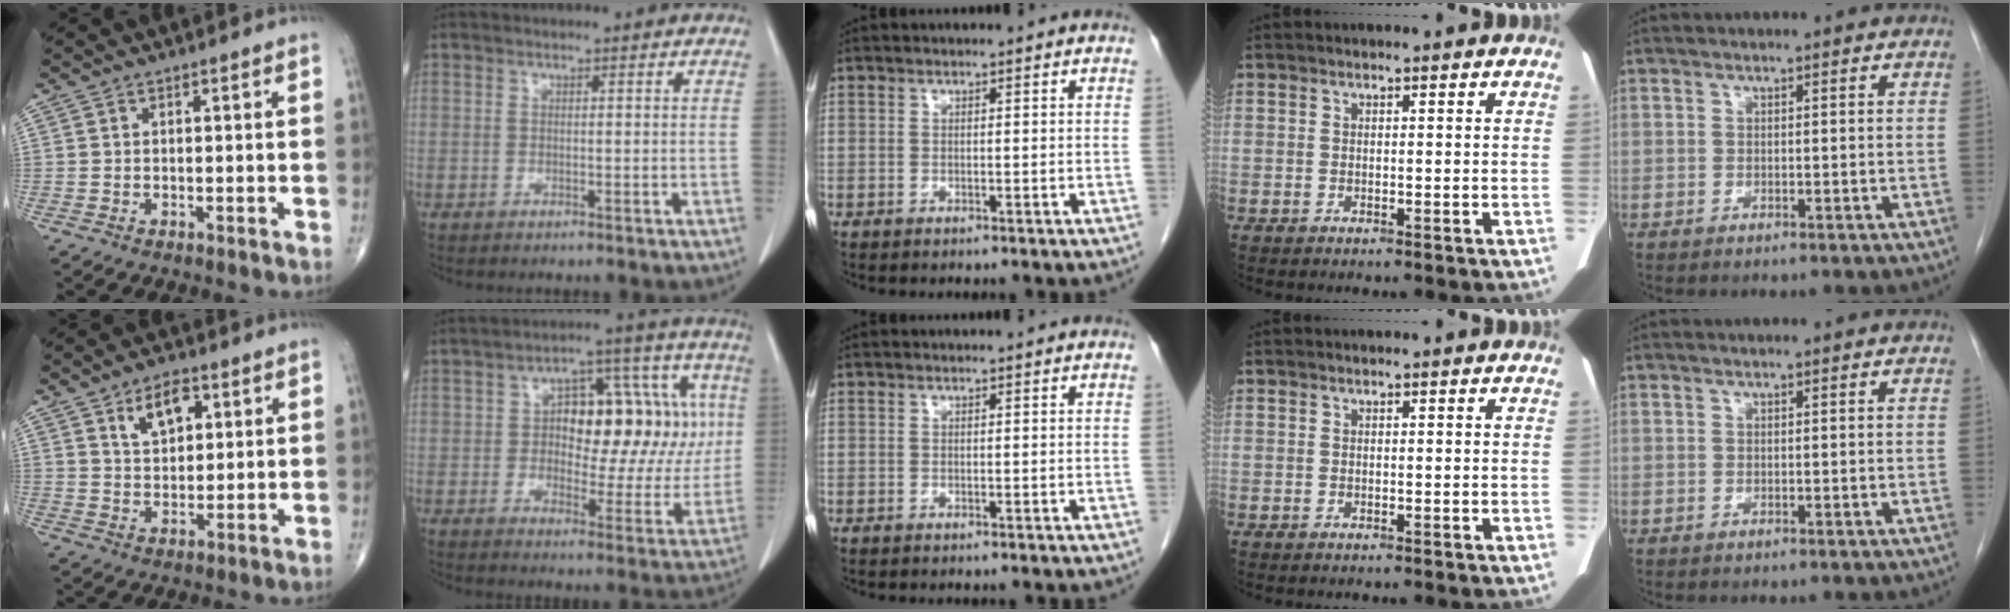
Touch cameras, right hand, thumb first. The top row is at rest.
{"thumb": {"total": 7.1, "force": [3.3, 4.0, 4.9], "torque": [-0.062, -0.016, 0.057]}, "index": {"total": 15.5, "force": [2.3, 7.7, 13.2], "torque": [-0.160, 0.040, 0.040]}}